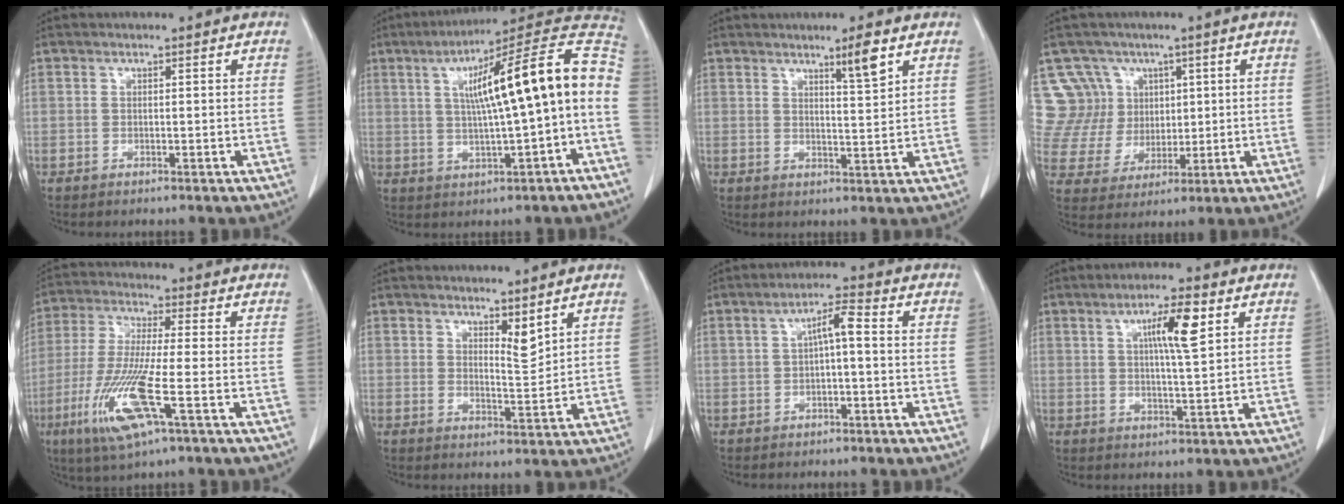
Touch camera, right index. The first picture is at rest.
{"total": 18.5, "force": [1.3, 1.5, 18.4], "torque": [-0.252, 0.046, 0.018]}
{"total": 4.4, "force": [2.9, -0.1, 3.3], "torque": [-0.053, -0.004, 0.052]}
{"total": 11.5, "force": [5.2, 10.3, 0.4], "torque": [-0.023, 0.046, 0.117]}
{"total": 12.5, "force": [-4.7, 0.6, 11.6], "torque": [-0.248, -0.027, -0.091]}
{"total": 3.2, "force": [2.5, 0.6, 1.9], "torque": [-0.035, -0.016, 0.048]}
{"total": 3.8, "force": [0.0, 0.5, 3.7], "torque": [-0.063, 0.015, 0.001]}
{"total": 6.8, "force": [2.6, 0.4, 6.3], "torque": [-0.109, 0.003, 0.044]}